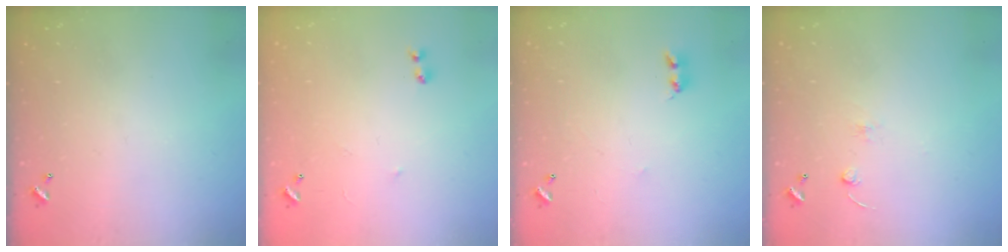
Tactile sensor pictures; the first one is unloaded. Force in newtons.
{"total": 6.4, "press": 6.4, "slide": 1.0}
{"total": 1.6, "press": 1.6, "slide": 0.4}
{"total": 2.5, "press": 2.4, "slide": 0.8}